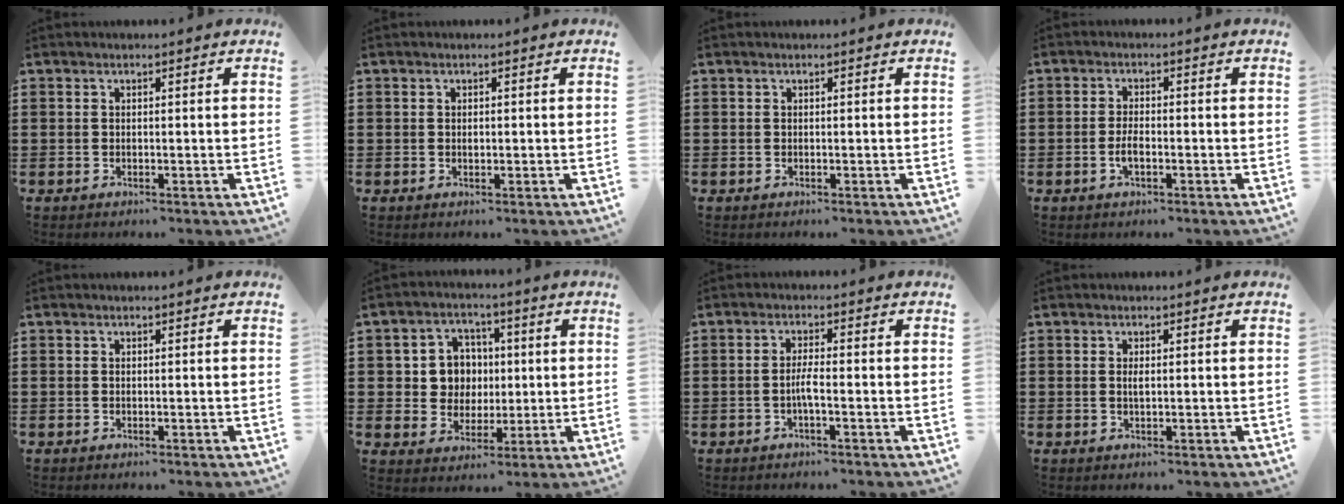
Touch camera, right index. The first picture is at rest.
{"total": 0.7, "force": [0.0, 0.3, 0.6], "torque": [-0.013, 0.000, 0.000]}
{"total": 0.0}
{"total": 2.5, "force": [-0.9, 0.9, 2.2], "torque": [-0.049, -0.001, -0.018]}
{"total": 0.0}
{"total": 6.7, "force": [0.7, 6.2, 2.4], "torque": [-0.066, 0.017, 0.010]}
{"total": 2.6, "force": [-0.9, 0.1, 2.4], "torque": [-0.050, -0.003, -0.019]}
{"total": 1.3, "force": [0.2, 0.4, 1.2], "torque": [-0.023, 0.002, 0.002]}